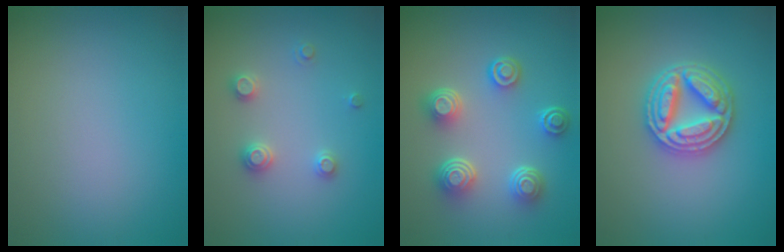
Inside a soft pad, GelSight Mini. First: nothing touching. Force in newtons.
{"total": 2.0, "press": 2.0, "slide": 0.2}
{"total": 5.0, "press": 3.8, "slide": 3.3}
{"total": 4.5, "press": 4.4, "slide": 0.7}